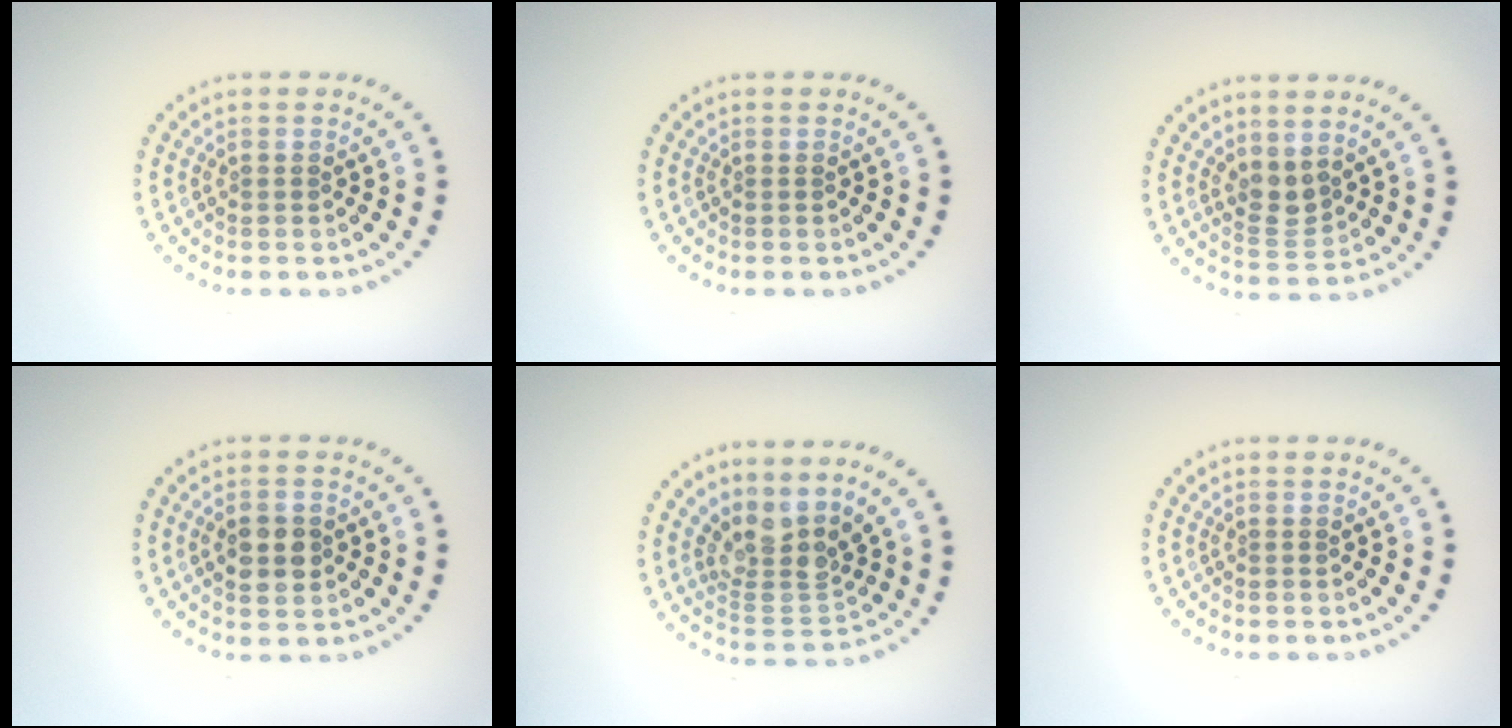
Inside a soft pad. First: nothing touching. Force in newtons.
{"total": 0.0}
{"total": 2.1, "press": 1.7, "slide": 1.2}
{"total": 3.2, "press": 3.2, "slide": 0.1}
{"total": 3.7, "press": 2.6, "slide": 2.6}
{"total": 0.0}